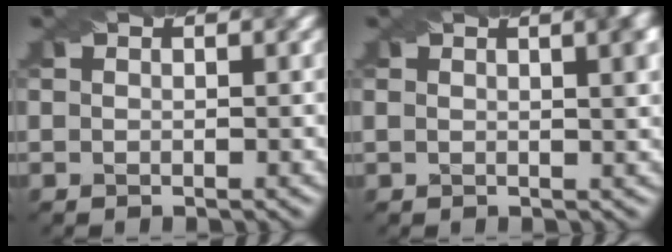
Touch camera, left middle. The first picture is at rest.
{"total": 4.3, "force": [1.5, 1.8, 3.6], "torque": [-0.024, 0.014, 0.010]}